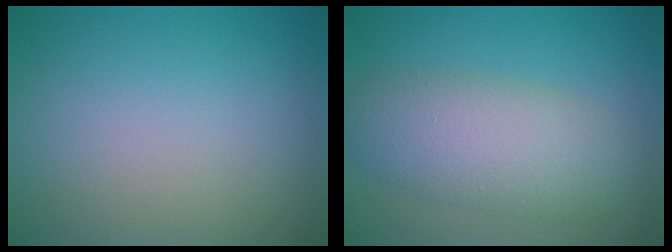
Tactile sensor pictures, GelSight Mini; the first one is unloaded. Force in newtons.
{"total": 5.8, "press": 5.8, "slide": 0.1}